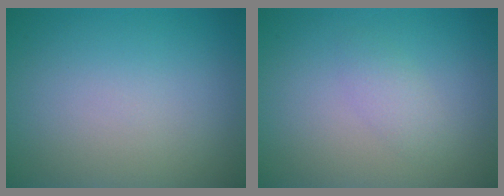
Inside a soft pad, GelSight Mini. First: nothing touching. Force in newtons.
{"total": 2.5, "press": 2.4, "slide": 0.3}